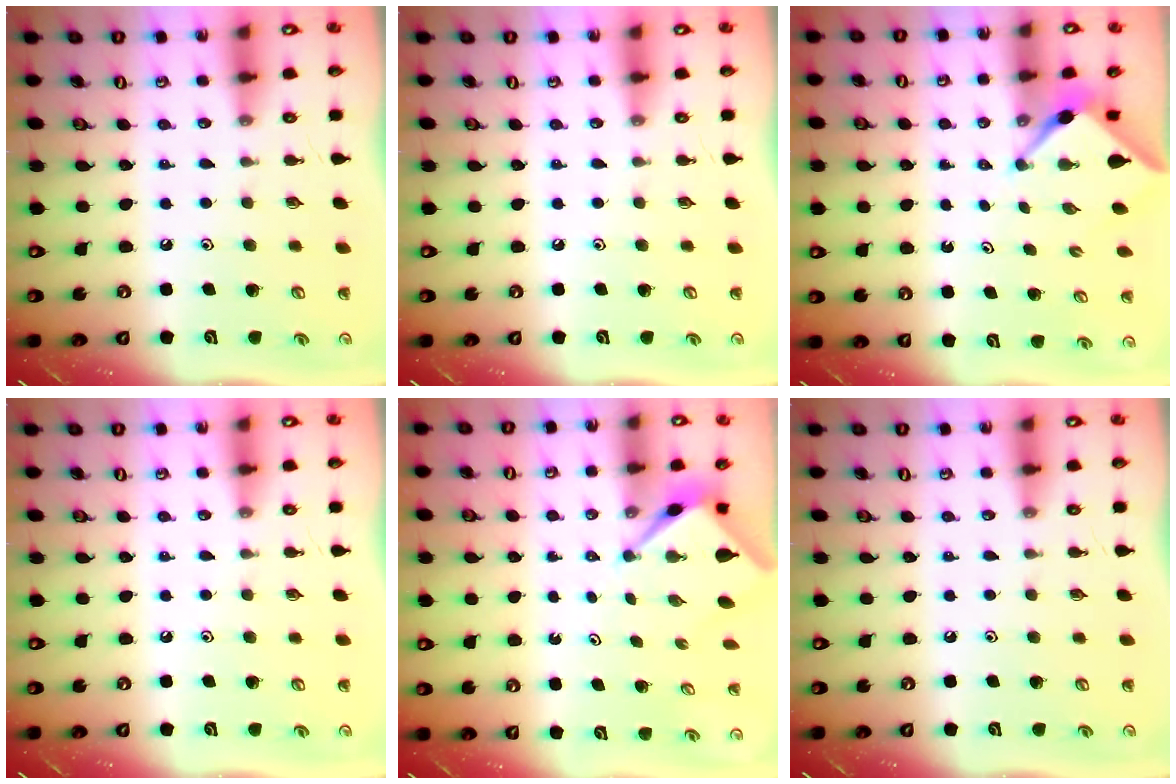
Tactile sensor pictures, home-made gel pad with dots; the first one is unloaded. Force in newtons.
{"total": 0.0}
{"total": 3.1, "press": 3.1, "slide": 0.3}
{"total": 0.0}
{"total": 2.5, "press": 2.5, "slide": 0.1}
{"total": 0.0}